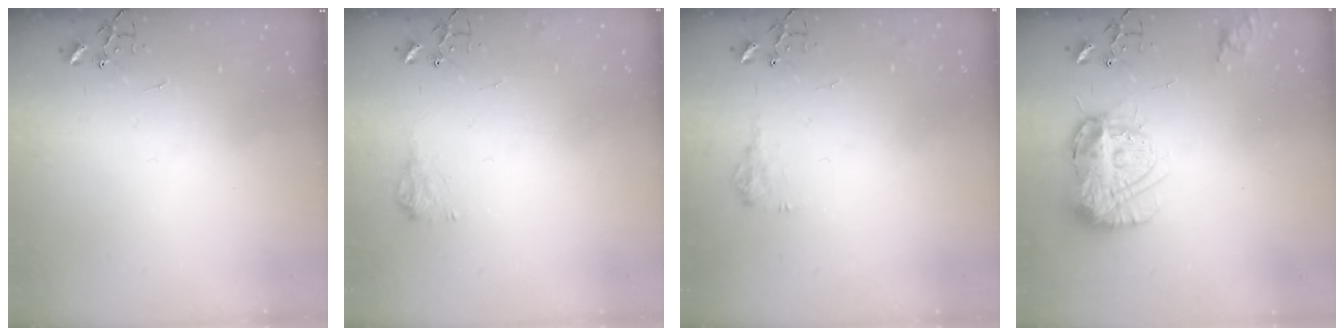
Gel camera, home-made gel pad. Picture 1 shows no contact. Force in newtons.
{"total": 7.7, "press": 7.7, "slide": 0.1}
{"total": 8.1, "press": 8.1, "slide": 0.3}
{"total": 14.7, "press": 14.7, "slide": 1.0}